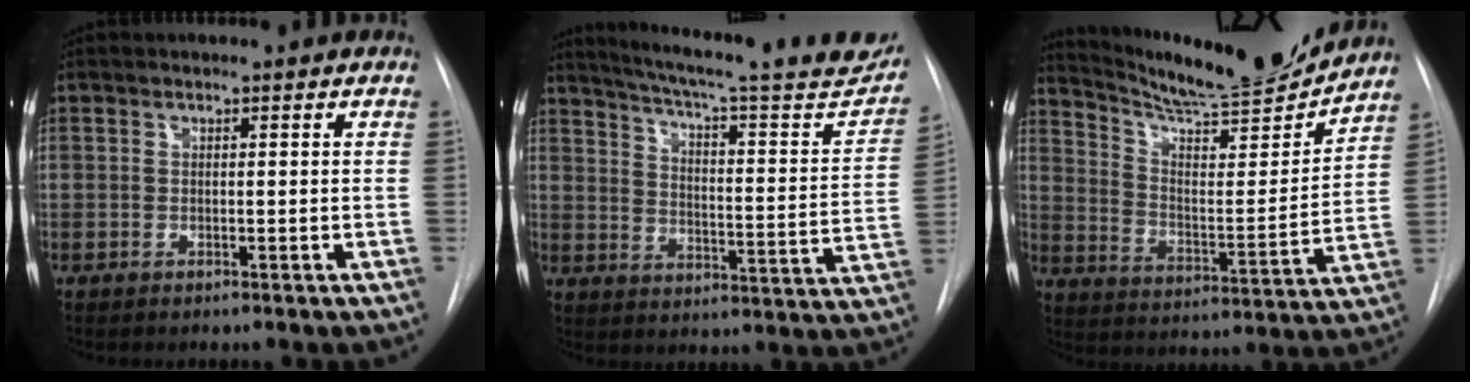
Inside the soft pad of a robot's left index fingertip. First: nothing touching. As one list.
[{"total": 26.2, "force": [22.8, 3.0, 12.5], "torque": [-0.184, -0.058, 0.285]}, {"total": 18.5, "force": [17.5, 0.5, 5.8], "torque": [-0.106, -0.044, 0.268]}]